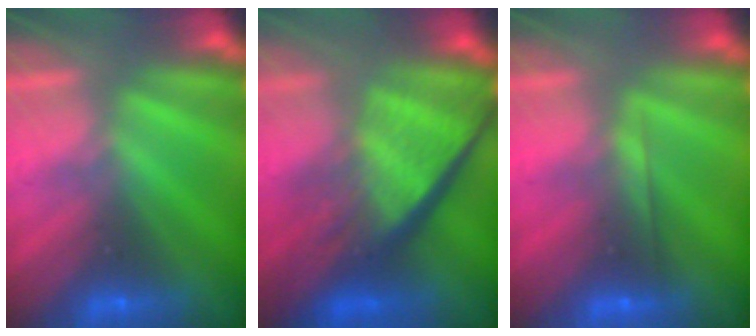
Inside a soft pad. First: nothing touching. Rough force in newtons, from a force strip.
{"total": 9.4}
{"total": 1.9}